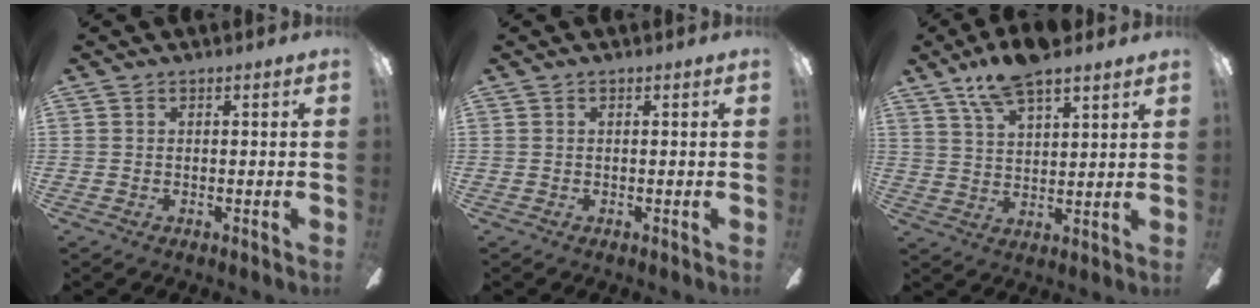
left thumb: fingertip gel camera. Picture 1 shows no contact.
{"total": 0.0}
{"total": 10.3, "force": [8.1, 3.1, 5.5], "torque": [-0.107, -0.033, 0.149]}